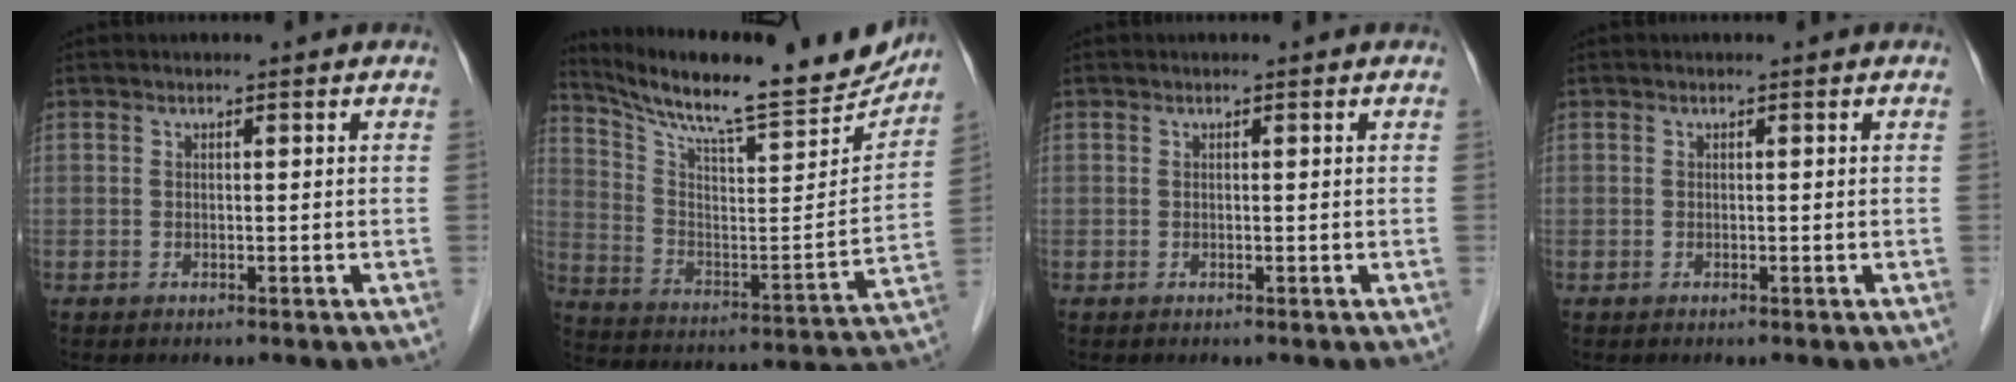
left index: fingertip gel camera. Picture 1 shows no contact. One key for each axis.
{"total": 24.1, "fx": 21.7, "fy": 3.0, "fz": 10.0, "tx": -0.171, "ty": -0.044, "tz": 0.316}
{"total": 0.0}
{"total": 0.0}